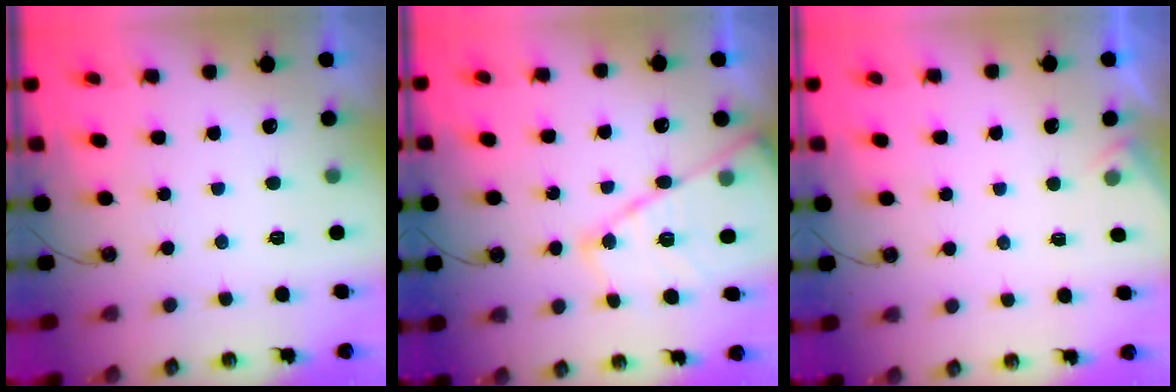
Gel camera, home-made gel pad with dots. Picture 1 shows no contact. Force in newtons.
{"total": 15.8, "press": 15.7, "slide": 1.3}
{"total": 2.2, "press": 2.1, "slide": 0.4}